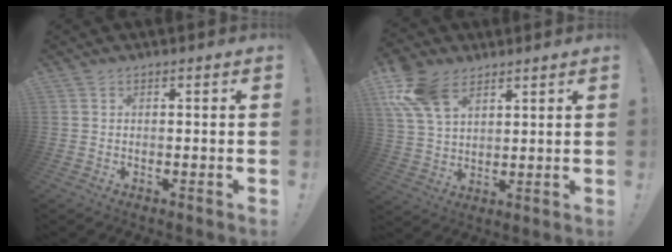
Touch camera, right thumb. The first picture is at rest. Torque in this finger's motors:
{"motor_torque": [0.98, 1.09, 0.58, 0.24, 0.07]}